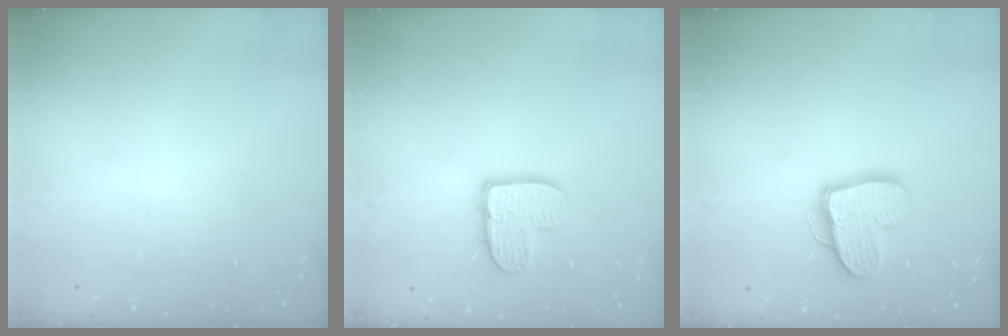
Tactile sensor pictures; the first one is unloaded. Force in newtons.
{"total": 10.1, "press": 10.1, "slide": 0.7}
{"total": 14.4, "press": 14.3, "slide": 1.3}